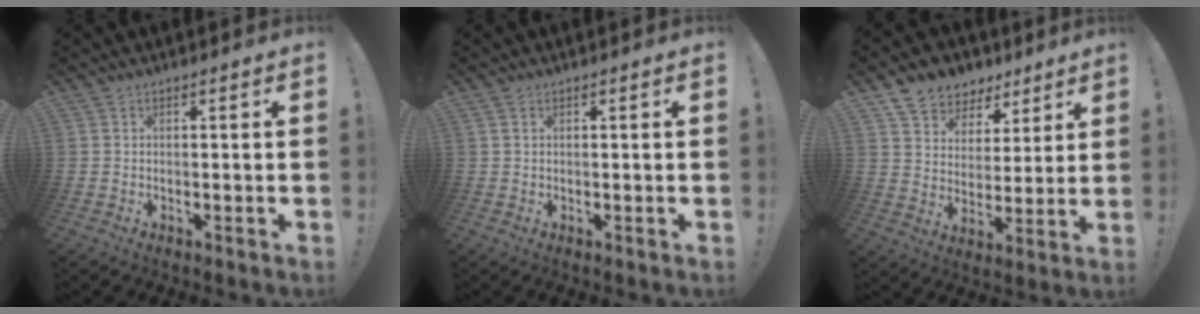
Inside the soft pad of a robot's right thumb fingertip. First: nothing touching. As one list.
[{"total": 0.6, "force": [0.4, 0.2, 0.3], "torque": [-0.008, 0.001, 0.008]}, {"total": 8.6, "force": [5.9, 6.1, 1.2], "torque": [-0.025, -0.046, 0.119]}]